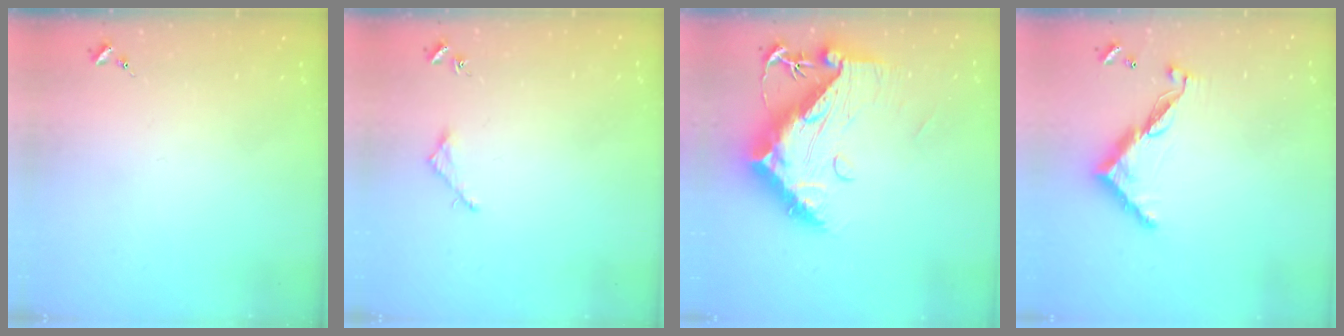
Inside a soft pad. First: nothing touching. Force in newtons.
{"total": 2.0, "press": 2.0, "slide": 0.1}
{"total": 16.8, "press": 16.7, "slide": 1.4}
{"total": 10.6, "press": 10.6, "slide": 0.3}